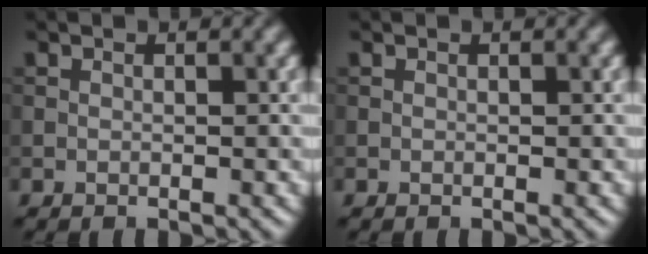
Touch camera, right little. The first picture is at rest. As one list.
[{"total": 0.0}]